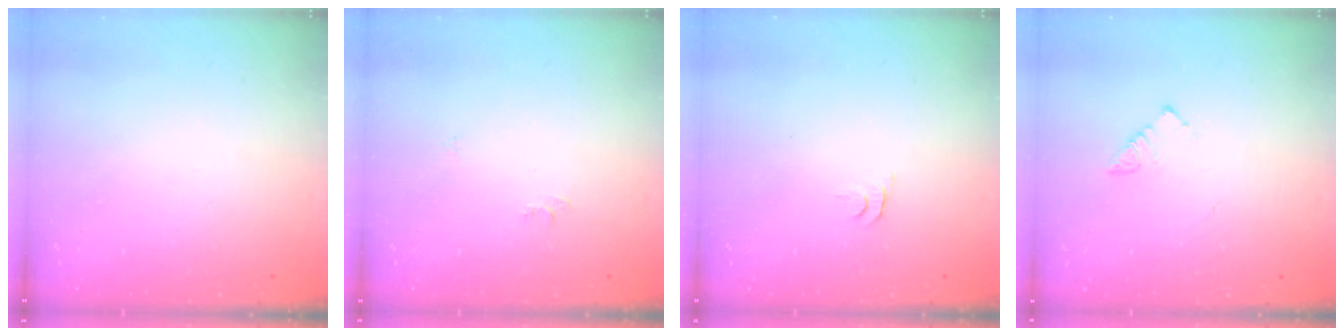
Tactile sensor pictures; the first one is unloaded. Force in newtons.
{"total": 4.3, "press": 4.3, "slide": 0.6}
{"total": 5.2, "press": 5.1, "slide": 0.5}
{"total": 3.9, "press": 3.9, "slide": 0.2}